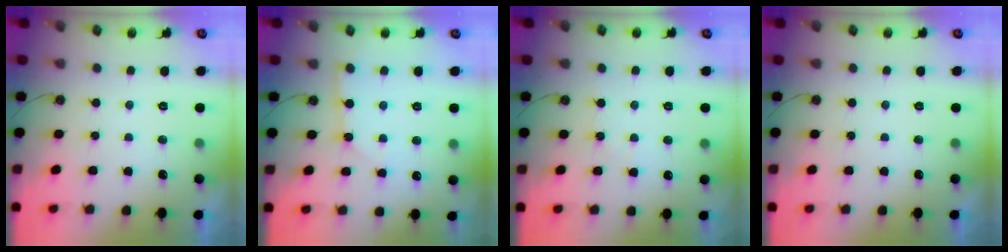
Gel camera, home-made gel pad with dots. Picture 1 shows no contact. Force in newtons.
{"total": 2.7, "press": 2.7, "slide": 0.3}
{"total": 3.0, "press": 2.9, "slide": 0.5}
{"total": 0.0}